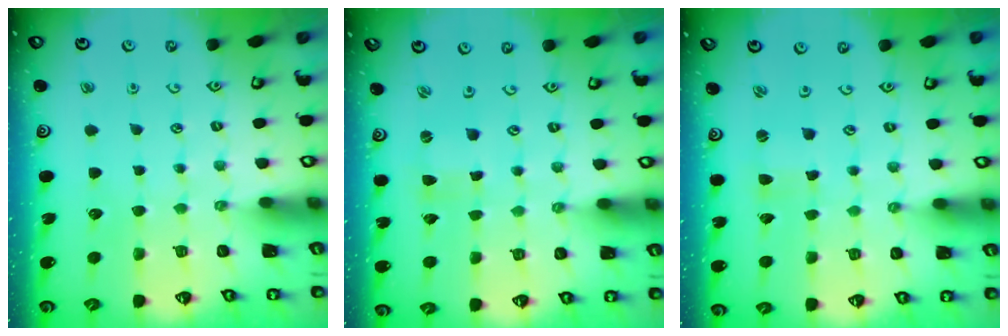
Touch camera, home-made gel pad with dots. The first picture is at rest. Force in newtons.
{"total": 0.0}
{"total": 1.8, "press": 1.8, "slide": 0.3}